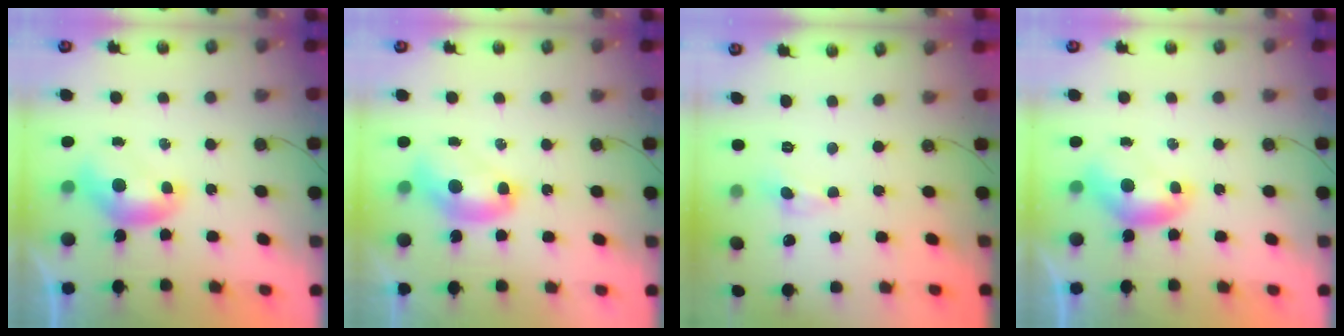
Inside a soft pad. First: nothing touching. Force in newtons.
{"total": 2.7, "press": 2.7, "slide": 0.1}
{"total": 0.6, "press": 0.5, "slide": 0.4}
{"total": 0.0}